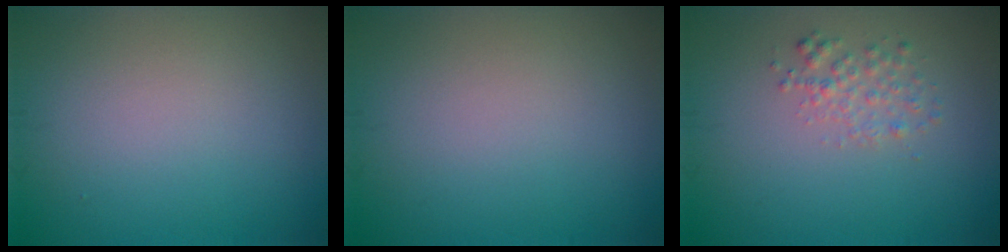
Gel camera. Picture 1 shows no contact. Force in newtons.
{"total": 0.0}
{"total": 1.7, "press": 1.7, "slide": 0.1}